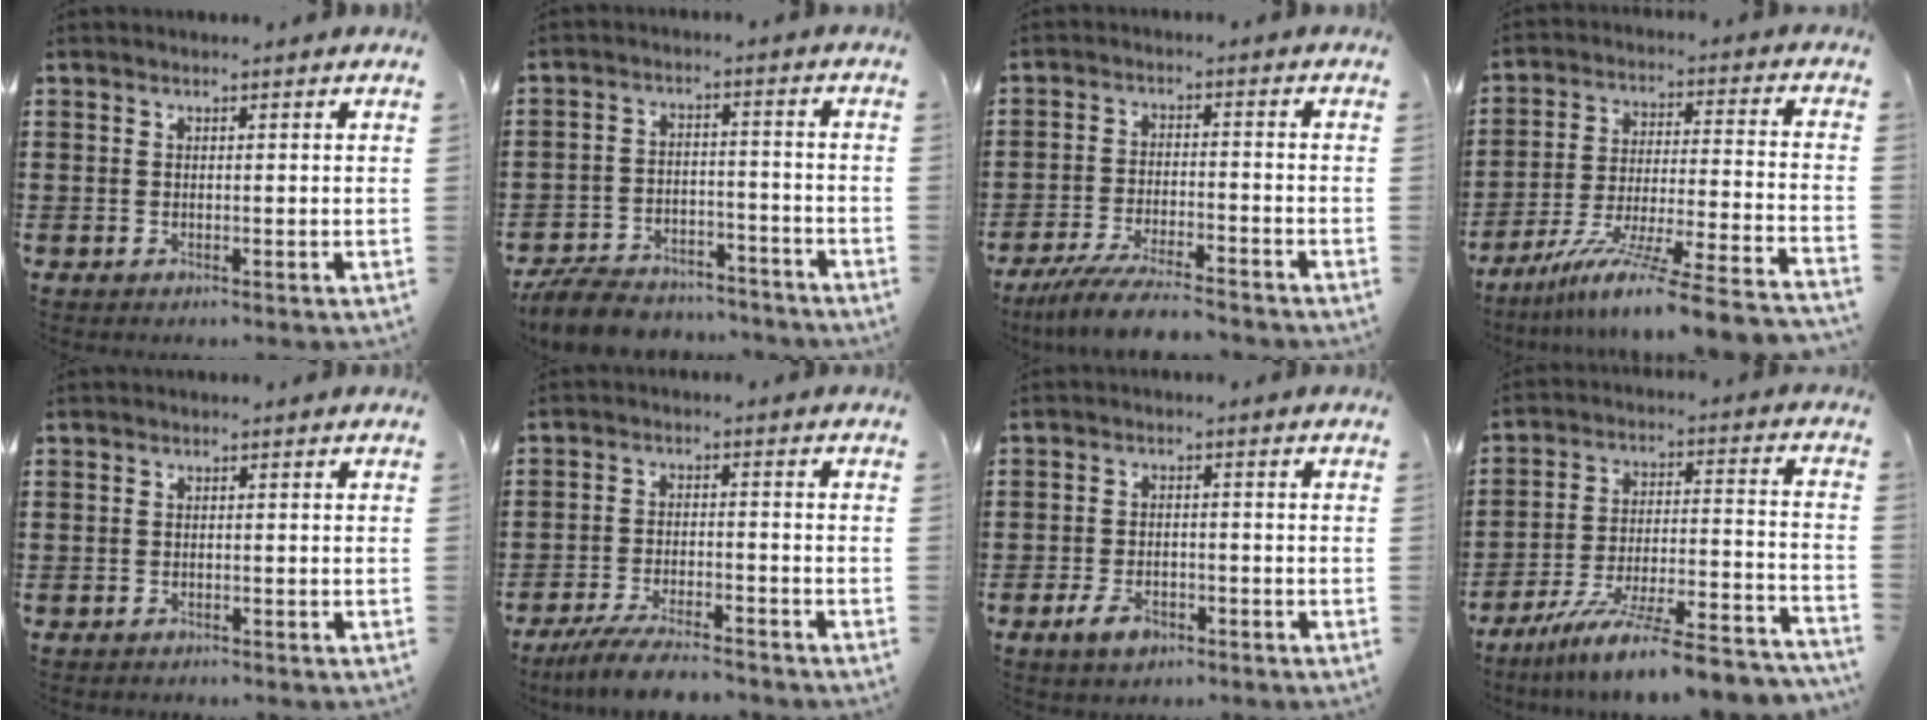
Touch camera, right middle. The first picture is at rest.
{"total": 7.7, "force": [-7.4, 1.7, 1.6], "torque": [-0.033, 0.019, -0.145]}
{"total": 6.6, "force": [-5.9, 0.5, 3.0], "torque": [-0.064, -0.006, -0.113]}
{"total": 10.8, "force": [-8.8, -0.9, 6.3], "torque": [-0.113, -0.008, -0.175]}
{"total": 0.8, "force": [-0.7, 0.3, -0.1], "torque": [0.002, 0.003, -0.016]}
{"total": 6.1, "force": [-5.4, 0.5, 2.7], "torque": [-0.062, -0.008, -0.105]}
{"total": 3.8, "force": [-2.2, 2.0, 2.4], "torque": [-0.046, 0.003, -0.043]}
{"total": 10.3, "force": [-8.7, -0.1, 5.6], "torque": [-0.092, 0.001, -0.170]}